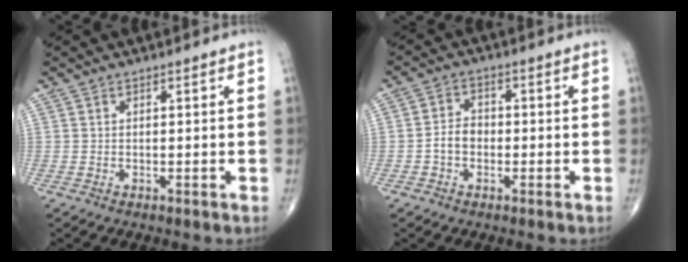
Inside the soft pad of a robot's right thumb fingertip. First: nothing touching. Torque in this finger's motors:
{"motor_torque": [0.67, 0.70, 0.26, -0.11, 0.01]}